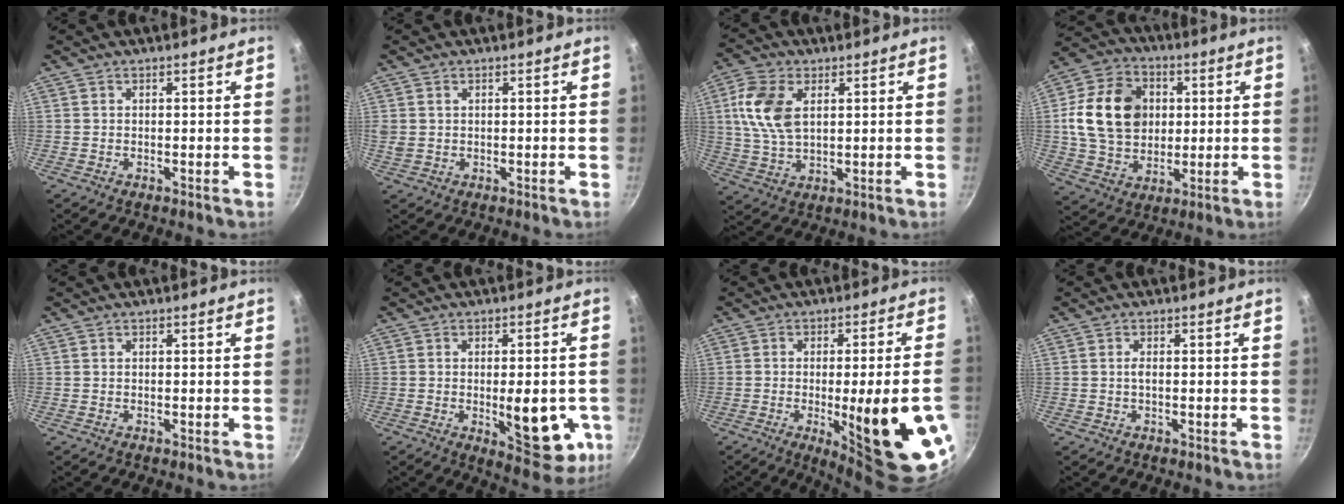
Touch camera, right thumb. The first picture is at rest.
{"total": 2.1, "force": [0.8, 1.6, 1.2], "torque": [-0.017, 0.001, 0.017]}
{"total": 10.8, "force": [2.9, 6.4, 8.2], "torque": [-0.157, -0.003, 0.055]}
{"total": 17.8, "force": [2.6, 13.8, 10.9], "torque": [-0.173, 0.006, 0.043]}
{"total": 0.0}
{"total": 13.7, "force": [-2.9, 5.8, 12.1], "torque": [-0.124, -0.008, -0.029]}
{"total": 18.8, "force": [-5.1, 3.4, 17.7], "torque": [-0.226, 0.008, -0.056]}
{"total": 1.0, "force": [0.0, 0.3, 0.9], "torque": [-0.019, 0.002, -0.001]}